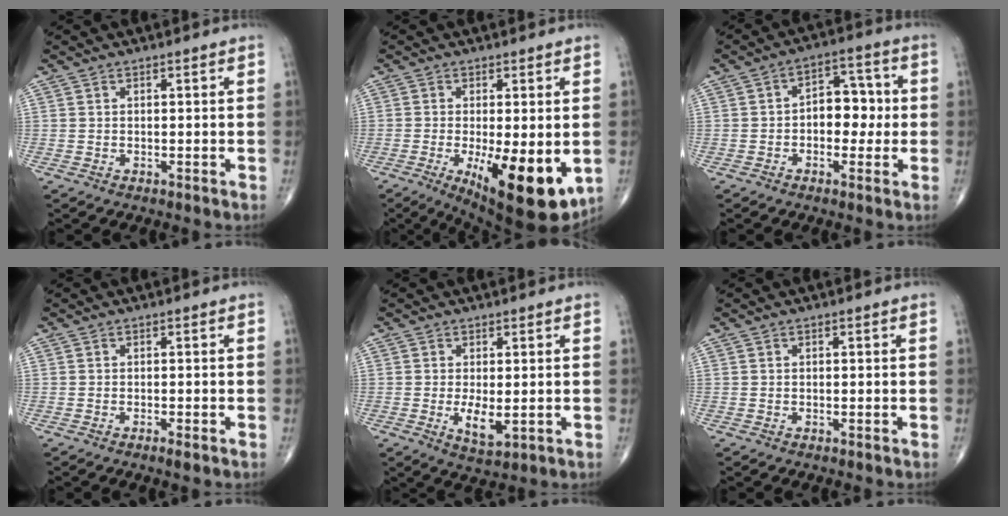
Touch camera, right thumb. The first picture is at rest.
{"total": 15.1, "force": [-3.9, 5.1, 13.7], "torque": [-0.177, -0.024, -0.041]}
{"total": 8.1, "force": [-0.4, 5.4, 6.0], "torque": [-0.045, 0.026, -0.016]}
{"total": 1.2, "force": [-0.7, 0.1, 1.0], "torque": [-0.021, -0.003, -0.014]}
{"total": 4.6, "force": [-0.5, 1.8, 4.2], "torque": [-0.072, -0.013, -0.004]}
{"total": 0.0}